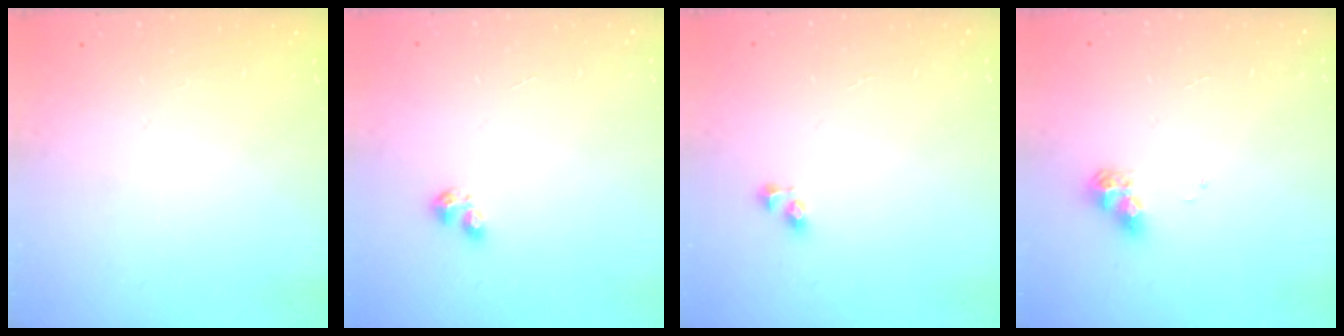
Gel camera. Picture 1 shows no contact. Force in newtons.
{"total": 2.8, "press": 2.8, "slide": 0.5}
{"total": 3.8, "press": 3.8, "slide": 0.2}
{"total": 7.8, "press": 7.8, "slide": 0.8}